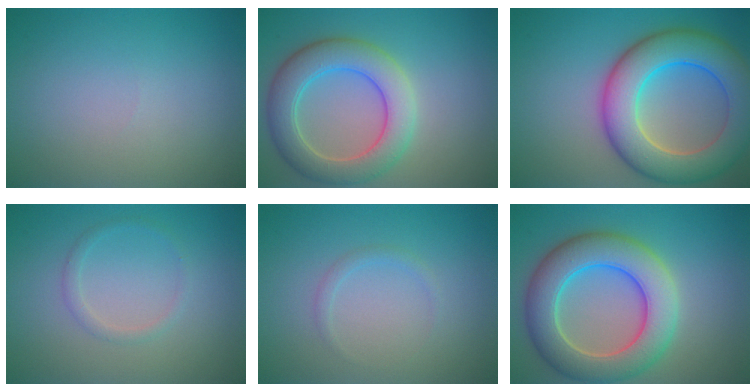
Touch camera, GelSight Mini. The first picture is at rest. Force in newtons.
{"total": 6.7, "press": 6.6, "slide": 0.4}
{"total": 10.1, "press": 10.1, "slide": 0.3}
{"total": 1.2, "press": 1.2, "slide": 0.0}
{"total": 0.8, "press": 0.8, "slide": 0.0}
{"total": 8.5, "press": 8.4, "slide": 0.4}